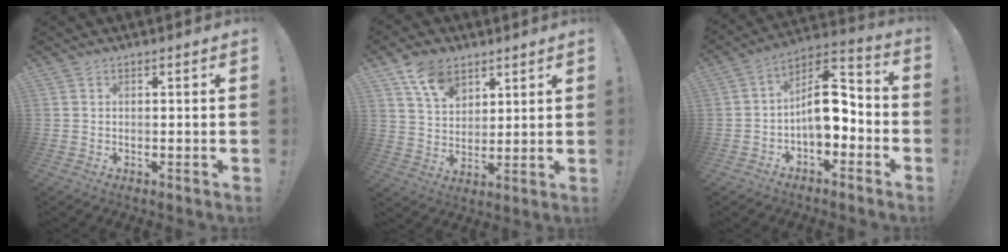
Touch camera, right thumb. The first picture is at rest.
{"total": 10.6, "force": [6.8, 6.5, 4.9], "torque": [-0.080, -0.031, 0.128]}
{"total": 12.8, "force": [-1.7, 8.2, 9.7], "torque": [-0.145, 0.018, -0.024]}